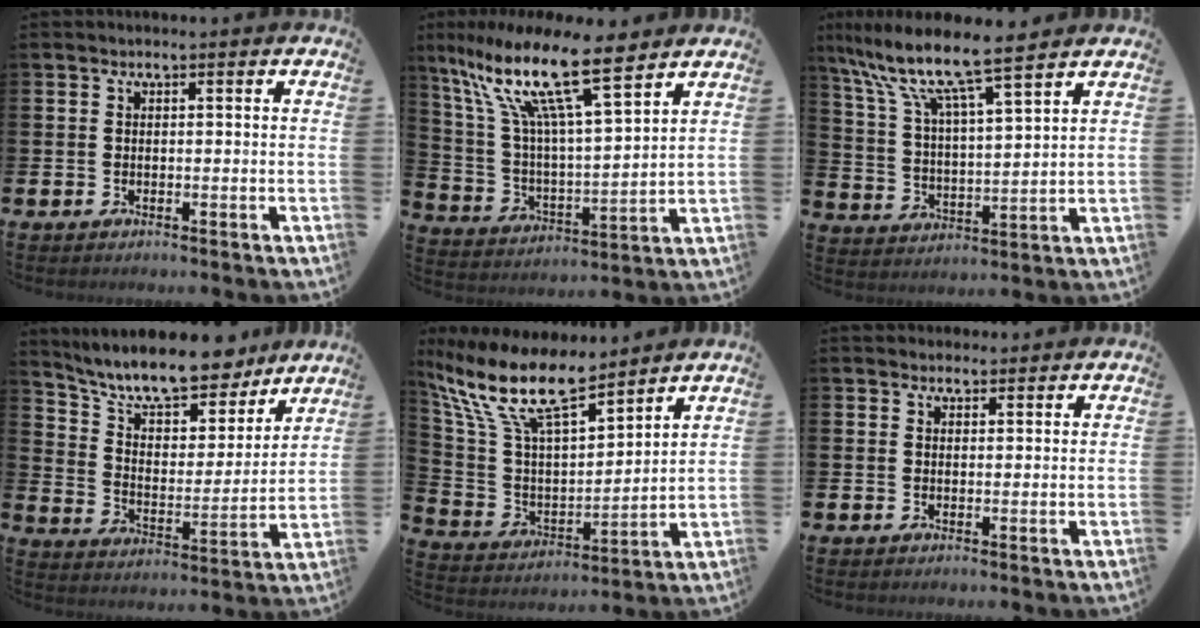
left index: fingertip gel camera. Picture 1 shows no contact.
{"total": 14.6, "force": [10.3, 3.7, 9.6], "torque": [-0.208, -0.058, 0.173]}
{"total": 9.6, "force": [8.2, 1.1, 4.7], "torque": [-0.130, -0.048, 0.139]}
{"total": 11.1, "force": [10.1, 3.1, 3.5], "torque": [-0.103, -0.070, 0.178]}
{"total": 12.8, "force": [10.7, 3.1, 6.3], "torque": [-0.168, -0.061, 0.190]}
{"total": 2.1, "force": [2.0, 0.8, 0.0], "torque": [0.009, -0.006, 0.035]}